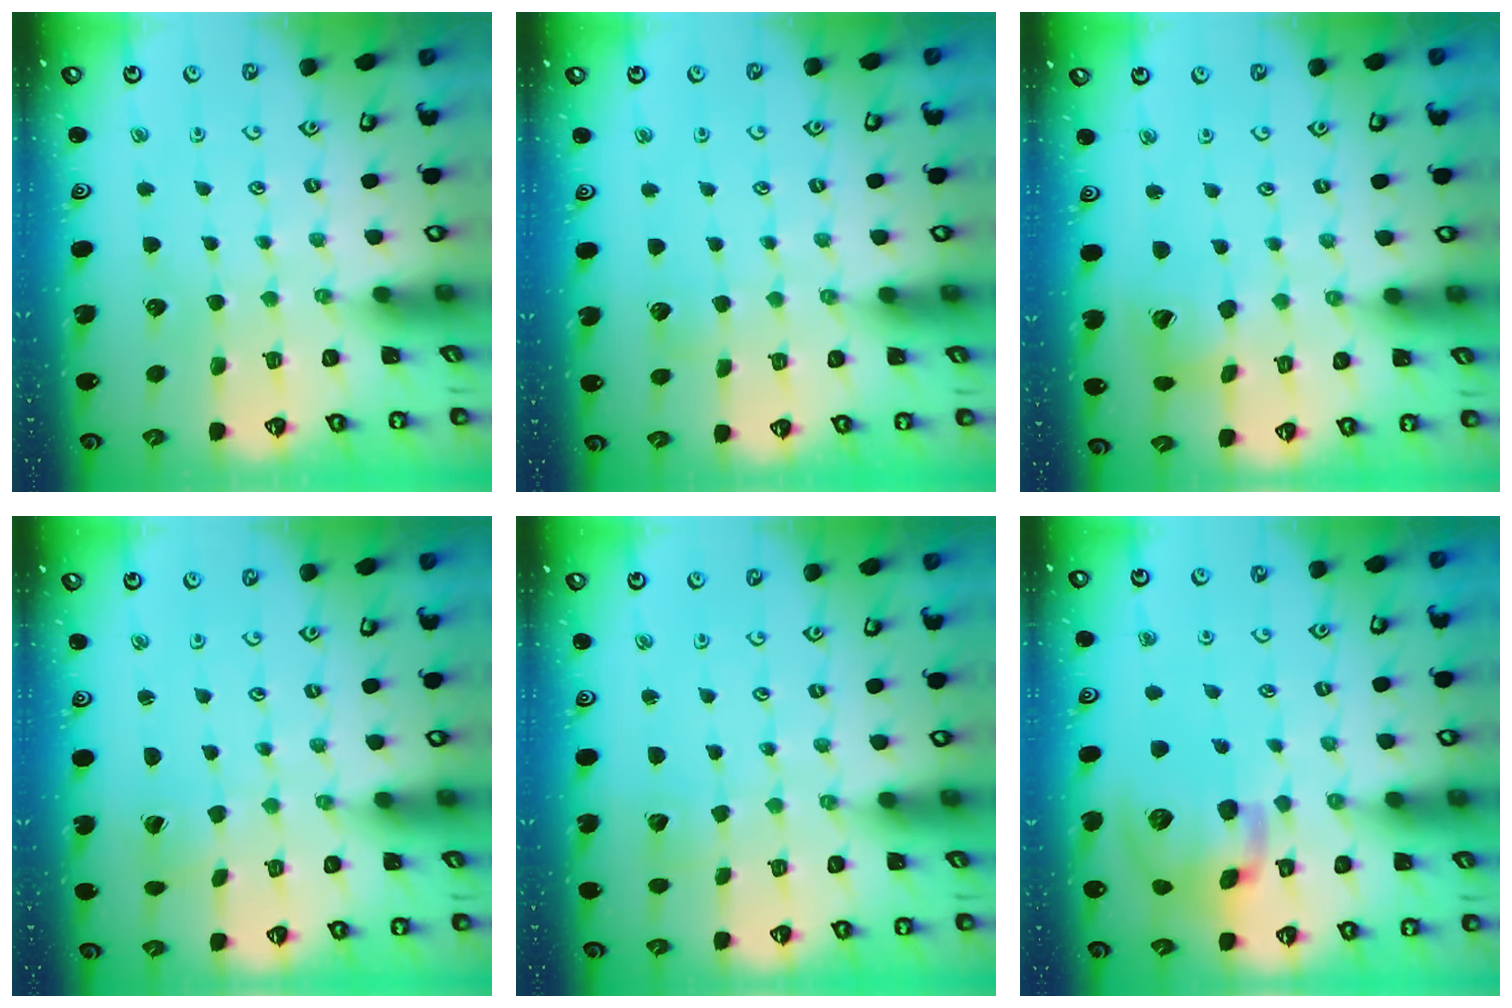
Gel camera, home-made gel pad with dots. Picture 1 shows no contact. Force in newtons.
{"total": 2.9, "press": 2.9, "slide": 0.4}
{"total": 9.5, "press": 9.4, "slide": 1.3}
{"total": 1.0, "press": 0.9, "slide": 0.4}
{"total": 2.4, "press": 2.4, "slide": 0.3}
{"total": 15.8, "press": 15.5, "slide": 2.6}